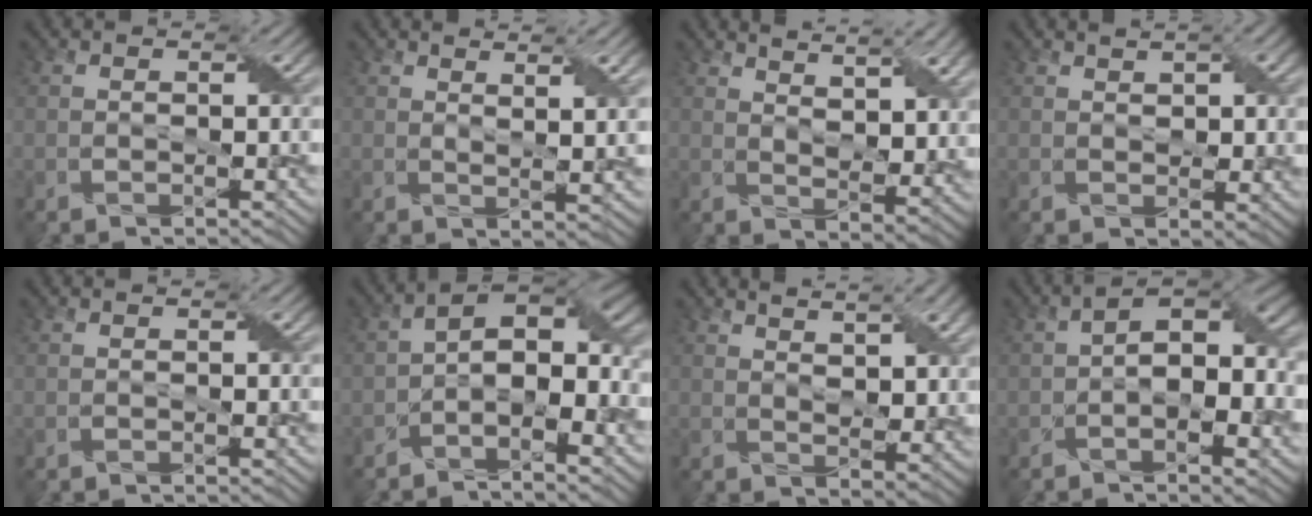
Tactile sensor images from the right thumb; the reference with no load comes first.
{"total": 3.5, "force": [2.2, 0.4, 2.7], "torque": [-0.057, -0.003, 0.041]}
{"total": 7.7, "force": [5.3, 2.5, 5.1], "torque": [-0.089, -0.003, 0.086]}
{"total": 2.8, "force": [1.3, 1.5, 1.9], "torque": [-0.034, -0.002, 0.030]}
{"total": 0.0}
{"total": 8.6, "force": [-2.7, 4.1, 7.1], "torque": [-0.111, 0.003, -0.055]}
{"total": 5.6, "force": [3.4, 1.9, 4.0], "torque": [-0.066, -0.005, 0.065]}
{"total": 8.5, "force": [-1.4, 4.0, 7.3], "torque": [-0.120, 0.002, -0.023]}